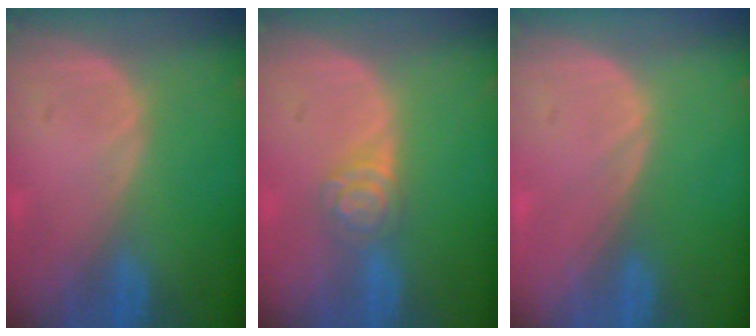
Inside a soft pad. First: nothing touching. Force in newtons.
{"total": 4.3, "press": 3.9, "slide": 1.8}
{"total": 0.0}